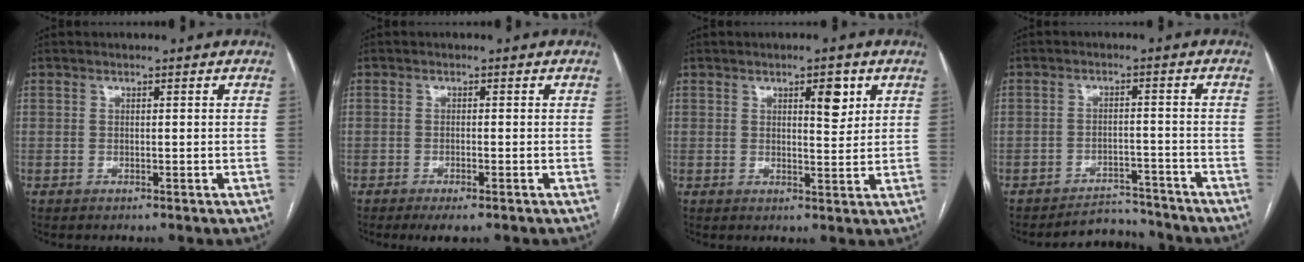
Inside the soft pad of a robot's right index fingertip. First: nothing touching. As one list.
[{"total": 2.8, "force": [-1.9, 0.6, 2.0], "torque": [-0.031, -0.005, -0.027]}, {"total": 4.2, "force": [2.0, 1.3, 3.5], "torque": [-0.048, -0.005, 0.029]}, {"total": 5.3, "force": [-5.1, 1.2, -0.7], "torque": [0.017, 0.016, -0.079]}]